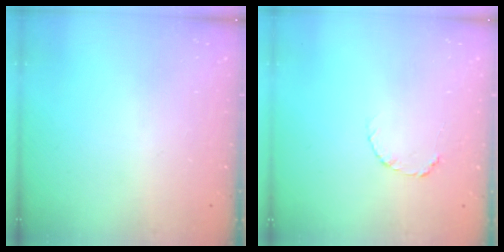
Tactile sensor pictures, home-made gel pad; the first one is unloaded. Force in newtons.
{"total": 3.5, "press": 3.5, "slide": 0.4}